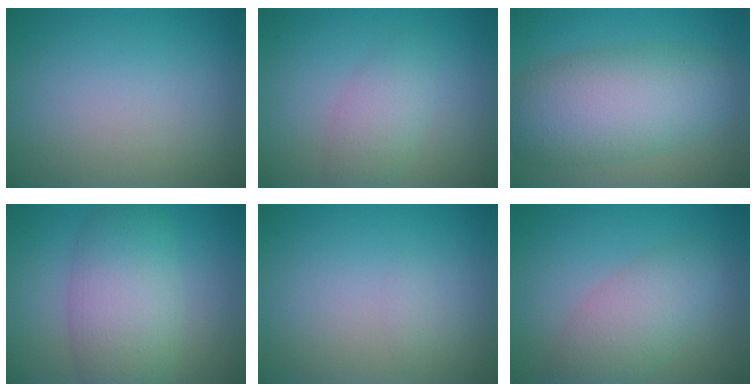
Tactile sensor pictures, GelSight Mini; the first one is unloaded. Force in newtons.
{"total": 2.6, "press": 2.6, "slide": 0.0}
{"total": 8.5, "press": 8.5, "slide": 0.4}
{"total": 6.9, "press": 6.9, "slide": 0.5}
{"total": 0.6, "press": 0.6, "slide": 0.0}
{"total": 4.4, "press": 4.4, "slide": 0.2}